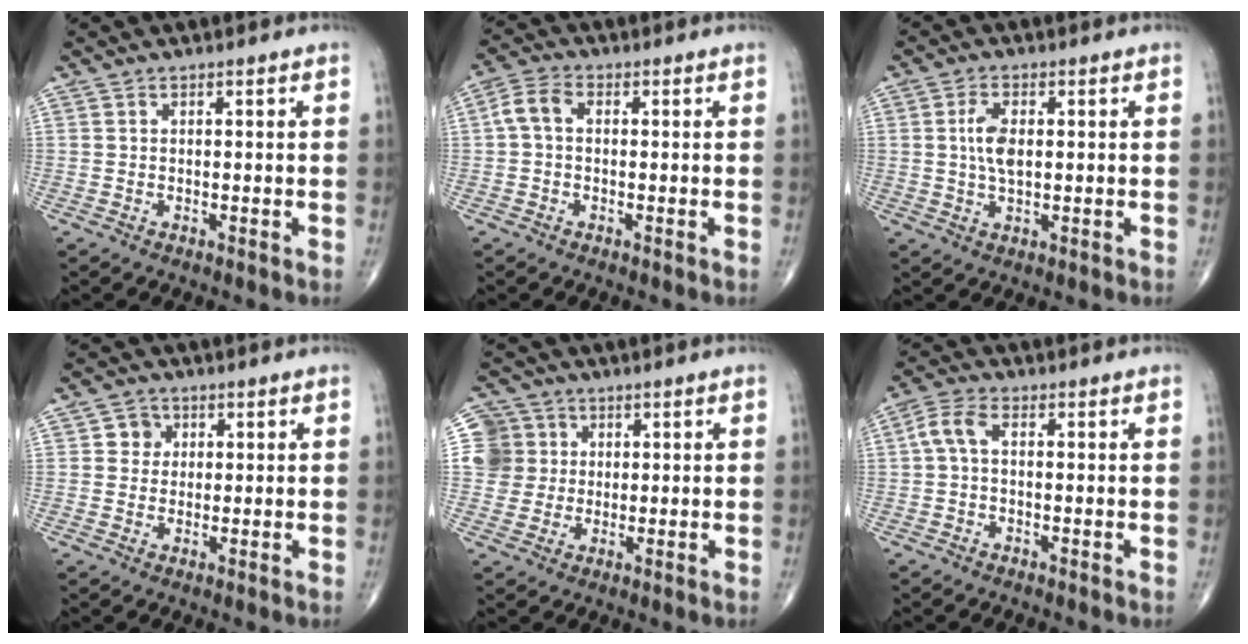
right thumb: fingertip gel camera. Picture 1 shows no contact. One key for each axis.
{"total": 4.3, "fx": 0.2, "fy": 2.7, "fz": 3.3, "tx": -0.066, "ty": 0.015, "tz": -0.006}
{"total": 5.2, "fx": 0.6, "fy": 2.6, "fz": 4.5, "tx": -0.094, "ty": 0.001, "tz": 0.010}
{"total": 3.3, "fx": 0.8, "fy": 3.1, "fz": 0.8, "tx": 0.010, "ty": 0.002, "tz": 0.006}
{"total": 7.0, "fx": 1.4, "fy": 6.9, "fz": 0.7, "tx": 0.017, "ty": 0.007, "tz": 0.022}
{"total": 4.2, "fx": 0.1, "fy": 2.1, "fz": 3.6, "tx": -0.081, "ty": 0.014, "tz": -0.005}